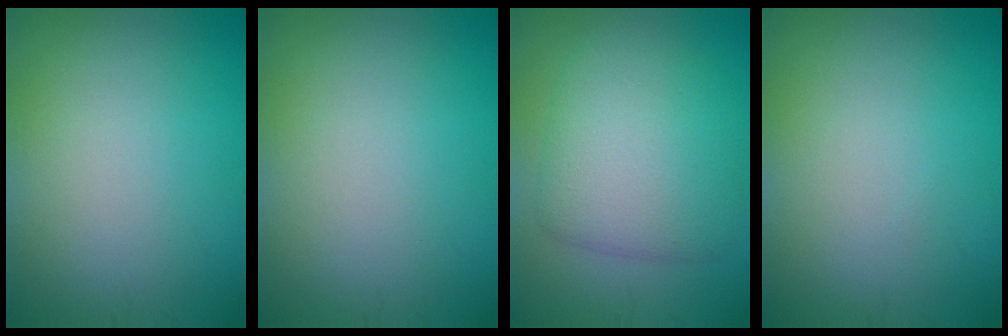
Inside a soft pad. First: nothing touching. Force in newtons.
{"total": 0.0}
{"total": 6.4, "press": 6.3, "slide": 0.4}
{"total": 0.0}